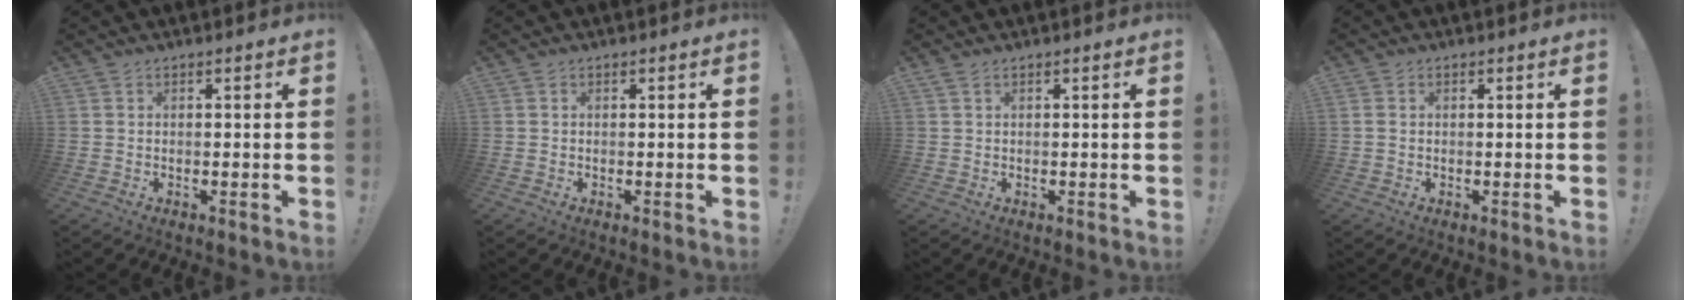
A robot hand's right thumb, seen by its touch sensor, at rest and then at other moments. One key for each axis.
{"total": 0.0}
{"total": 1.0, "fx": 0.5, "fy": 0.1, "fz": 0.9, "tx": -0.024, "ty": 0.002, "tz": 0.011}
{"total": 1.0, "fx": 0.2, "fy": 0.8, "fz": 0.5, "tx": -0.014, "ty": 0.005, "tz": 0.004}